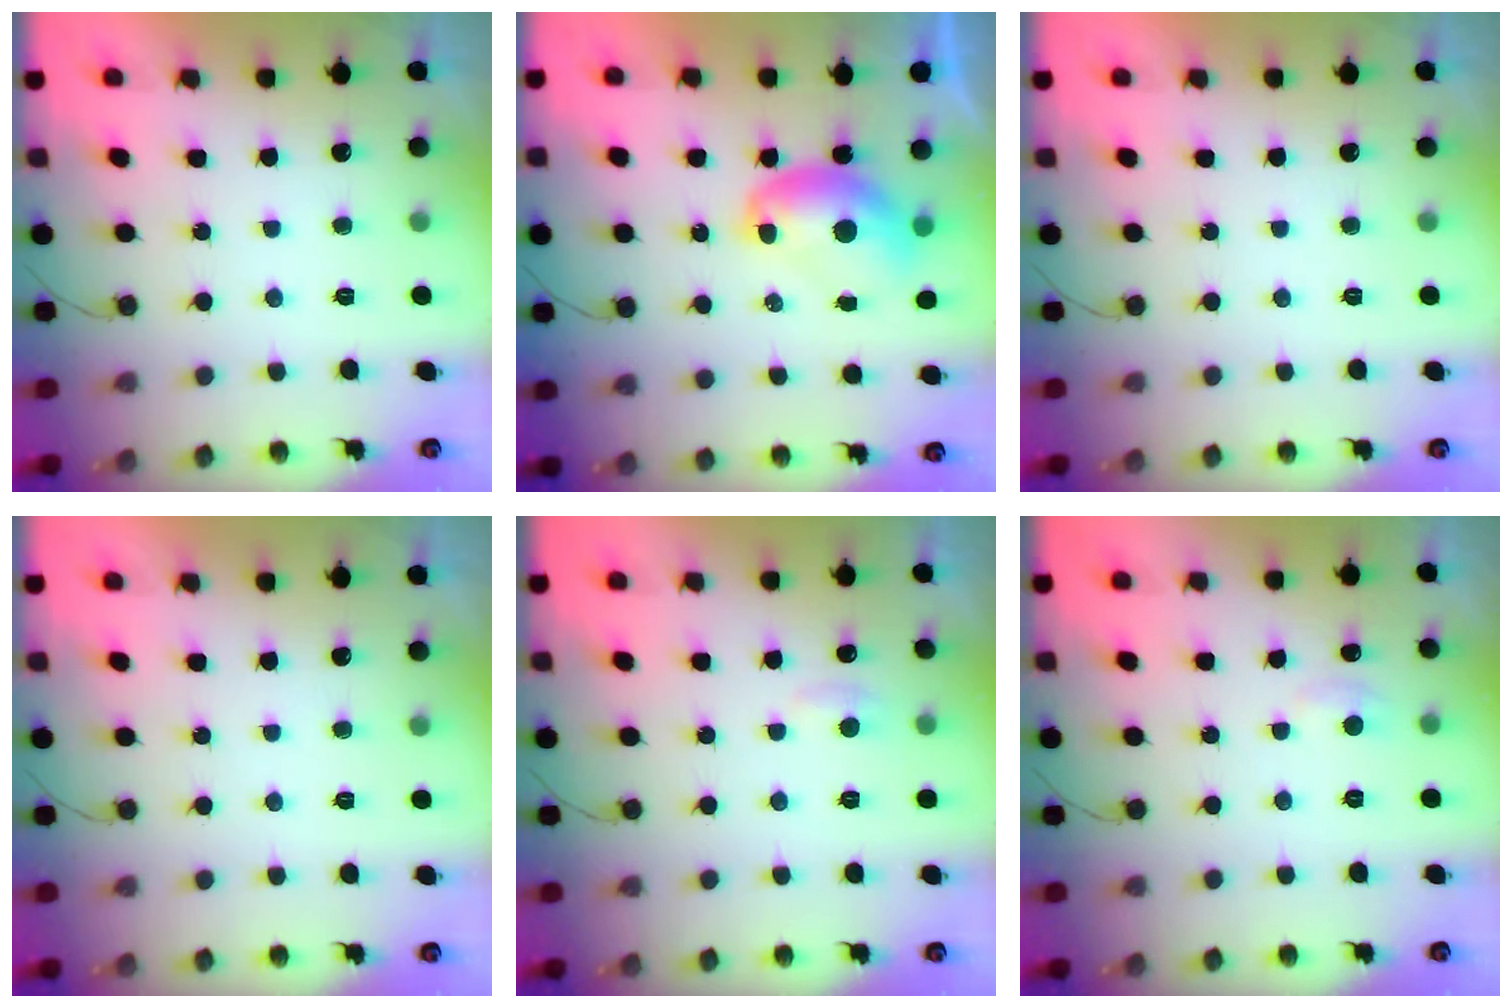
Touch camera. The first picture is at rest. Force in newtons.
{"total": 8.0, "press": 7.9, "slide": 1.1}
{"total": 0.0}
{"total": 0.0}
{"total": 4.4, "press": 4.4, "slide": 0.5}
{"total": 3.6, "press": 3.6, "slide": 0.5}